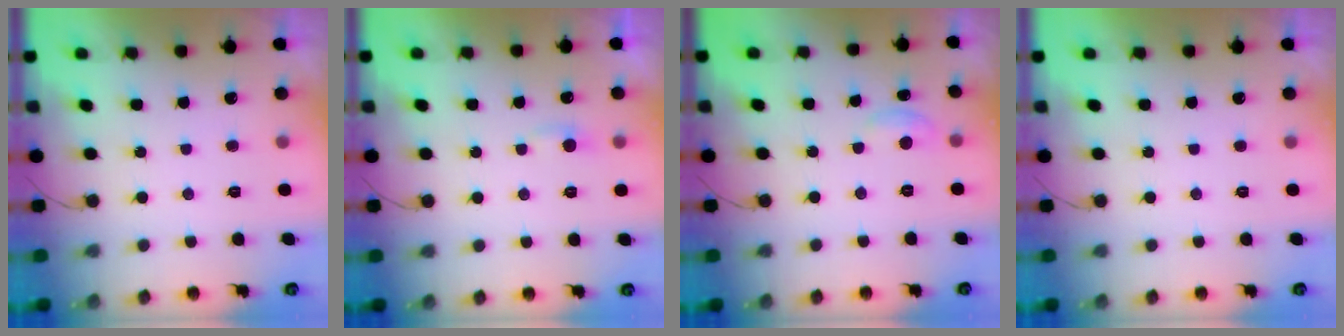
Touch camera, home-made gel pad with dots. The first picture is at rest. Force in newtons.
{"total": 3.4, "press": 3.3, "slide": 0.4}
{"total": 5.5, "press": 5.5, "slide": 0.6}
{"total": 0.0}